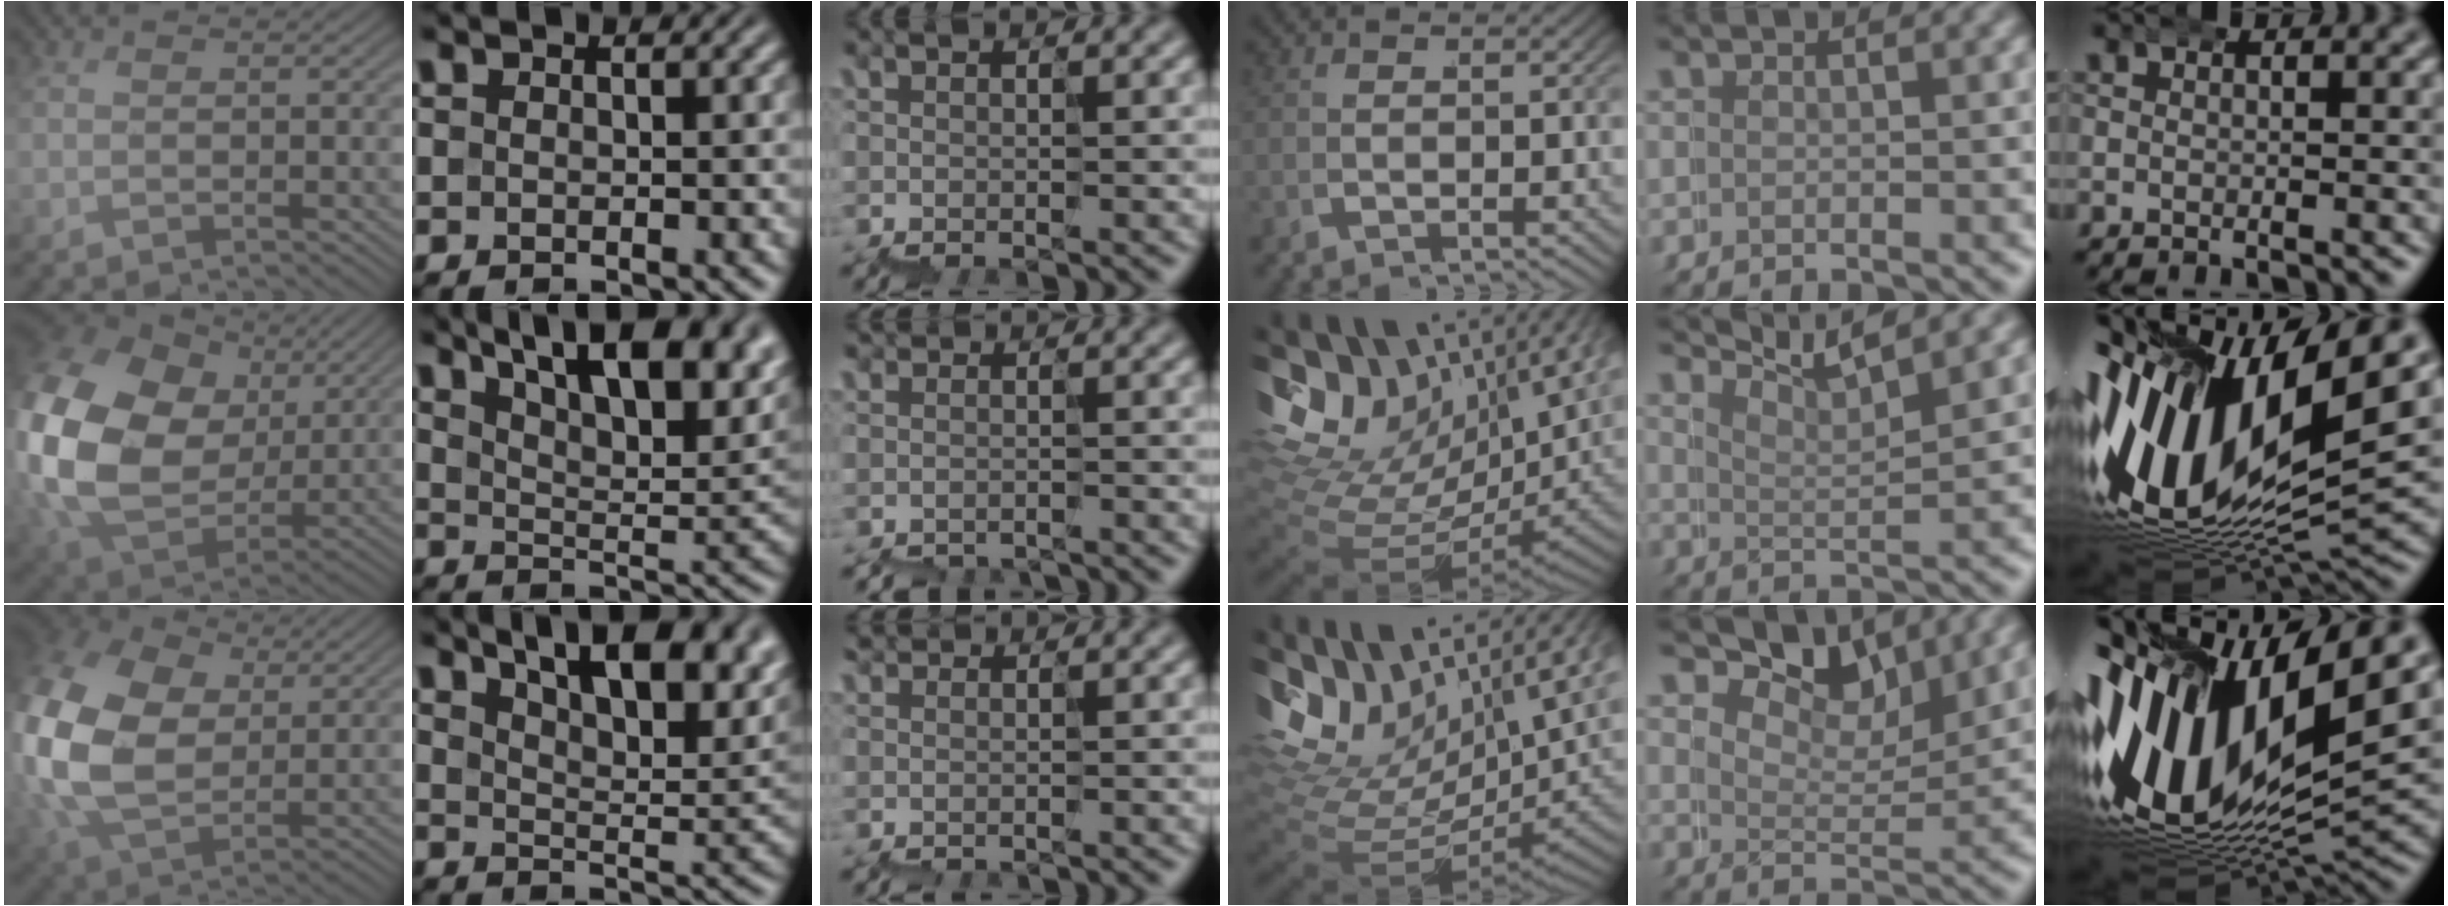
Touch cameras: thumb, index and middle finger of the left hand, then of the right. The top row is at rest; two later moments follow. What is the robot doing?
{"motion": "wrap", "object": "belt"}